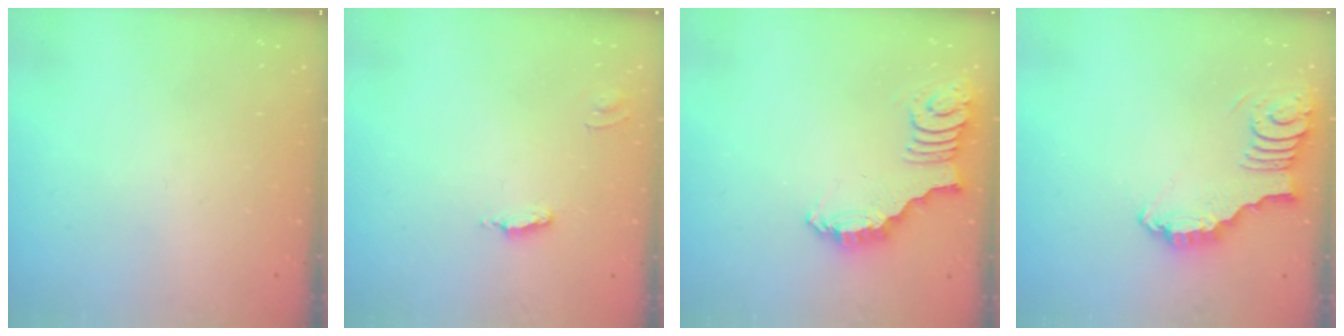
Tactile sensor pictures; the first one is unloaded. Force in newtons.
{"total": 3.2, "press": 3.2, "slide": 0.2}
{"total": 2.6, "press": 2.5, "slide": 0.5}
{"total": 3.8, "press": 3.8, "slide": 0.3}